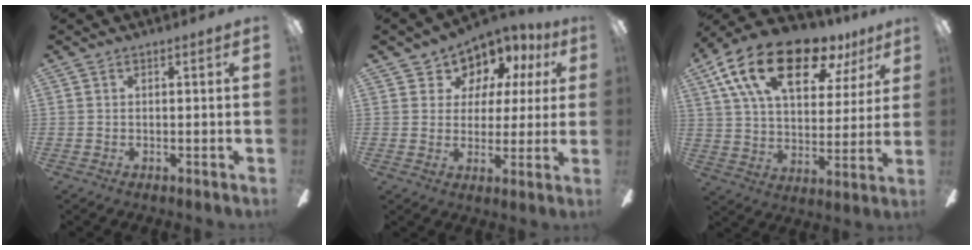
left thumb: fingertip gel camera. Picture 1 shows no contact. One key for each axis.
{"total": 8.4, "fx": 5.9, "fy": 5.9, "fz": 1.2, "tx": -0.036, "ty": -0.047, "tz": 0.112}
{"total": 22.4, "fx": 13.3, "fy": 10.4, "fz": 14.6, "tx": -0.246, "ty": -0.059, "tz": 0.228}